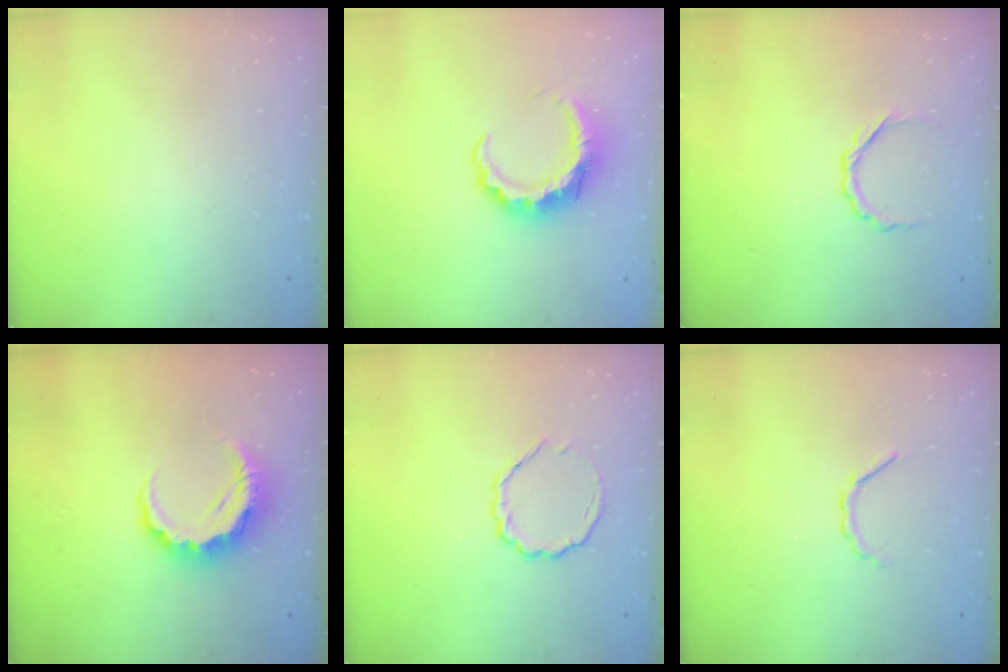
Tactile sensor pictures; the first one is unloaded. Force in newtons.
{"total": 8.7, "press": 8.6, "slide": 1.6}
{"total": 3.7, "press": 3.6, "slide": 0.7}
{"total": 8.0, "press": 7.9, "slide": 1.3}
{"total": 6.2, "press": 6.1, "slide": 1.4}
{"total": 2.9, "press": 2.7, "slide": 1.0}